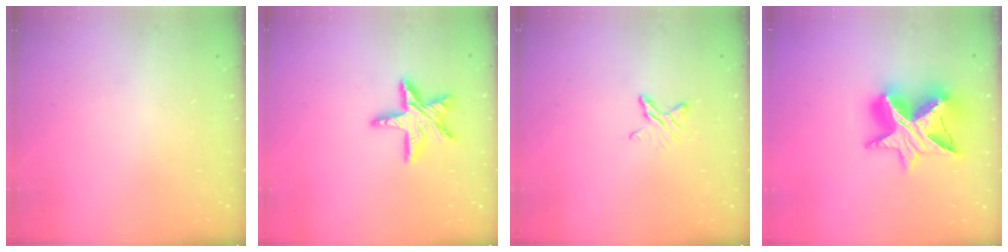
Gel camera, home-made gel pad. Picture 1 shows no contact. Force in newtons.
{"total": 13.6, "press": 13.6, "slide": 1.0}
{"total": 4.3, "press": 4.2, "slide": 0.5}
{"total": 16.8, "press": 16.8, "slide": 1.0}